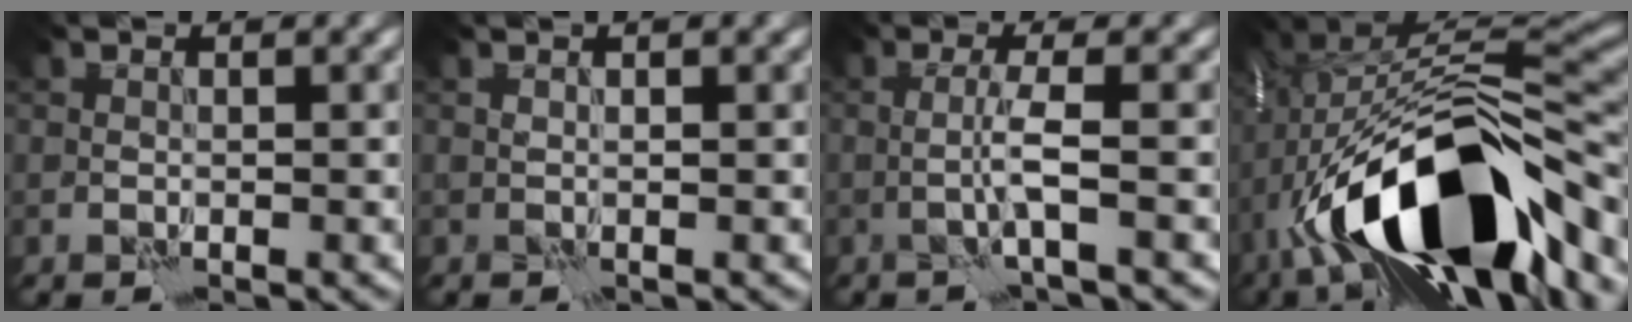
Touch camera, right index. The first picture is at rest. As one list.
[{"total": 1.4, "force": [1.3, -0.4, 0.5], "torque": [-0.008, 0.000, 0.022]}, {"total": 1.8, "force": [0.0, -0.9, 1.6], "torque": [-0.036, 0.003, -0.001]}, {"total": 16.7, "force": [-6.0, 7.5, 13.6], "torque": [-0.235, -0.006, -0.089]}]